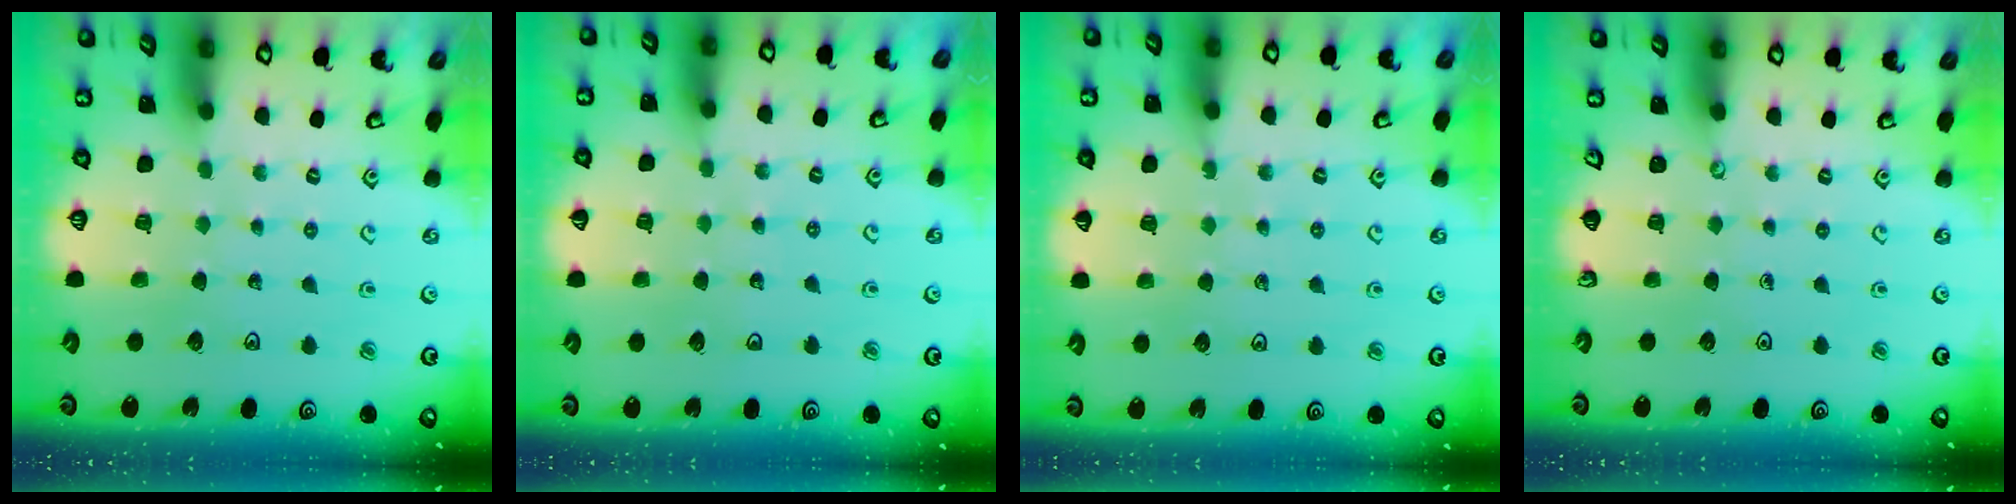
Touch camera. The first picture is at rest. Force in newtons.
{"total": 2.6, "press": 2.6, "slide": 0.2}
{"total": 6.5, "press": 6.4, "slide": 1.3}
{"total": 0.0}